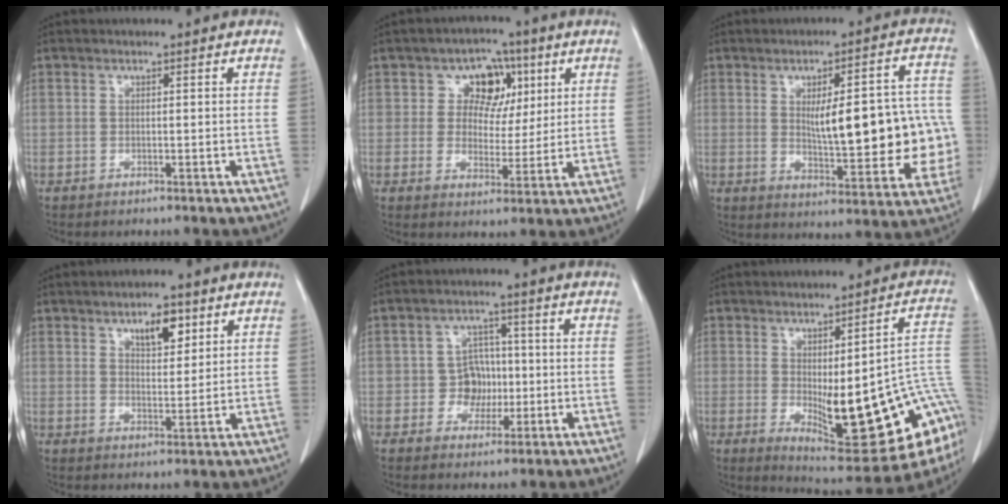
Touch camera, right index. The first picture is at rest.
{"total": 6.9, "force": [2.6, 5.5, 3.3], "torque": [-0.035, 0.018, 0.041]}
{"total": 17.0, "force": [0.0, 5.1, 16.3], "torque": [-0.184, 0.025, 0.013]}
{"total": 5.3, "force": [3.0, 2.0, 3.8], "torque": [-0.062, -0.002, 0.050]}
{"total": 4.9, "force": [-0.7, 4.5, 1.8], "torque": [-0.021, 0.016, -0.009]}
{"total": 22.5, "force": [-4.1, 5.1, 21.5], "torque": [-0.201, 0.006, -0.031]}